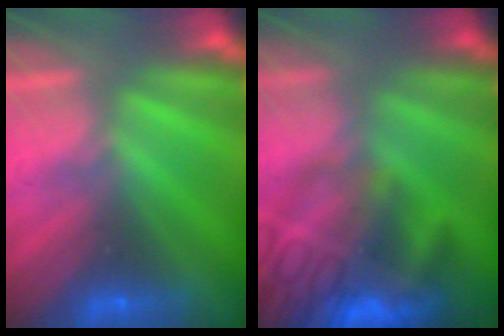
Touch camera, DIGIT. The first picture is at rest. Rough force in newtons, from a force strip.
{"total": 7.5}